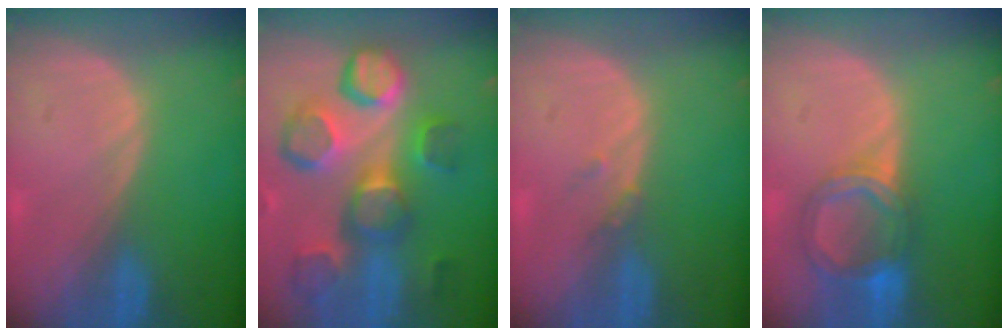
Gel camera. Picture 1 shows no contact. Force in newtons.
{"total": 12.5, "press": 11.1, "slide": 5.7}
{"total": 1.3, "press": 1.1, "slide": 0.7}
{"total": 6.4, "press": 5.9, "slide": 2.7}